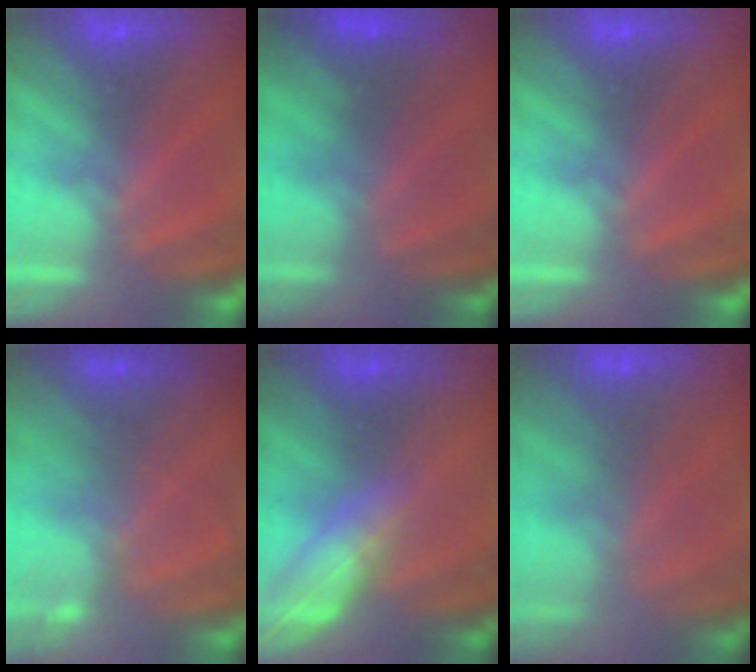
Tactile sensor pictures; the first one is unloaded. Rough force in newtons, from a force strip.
{"total": 1.5}
{"total": 0.0}
{"total": 2.3}
{"total": 2.5}
{"total": 9.4}